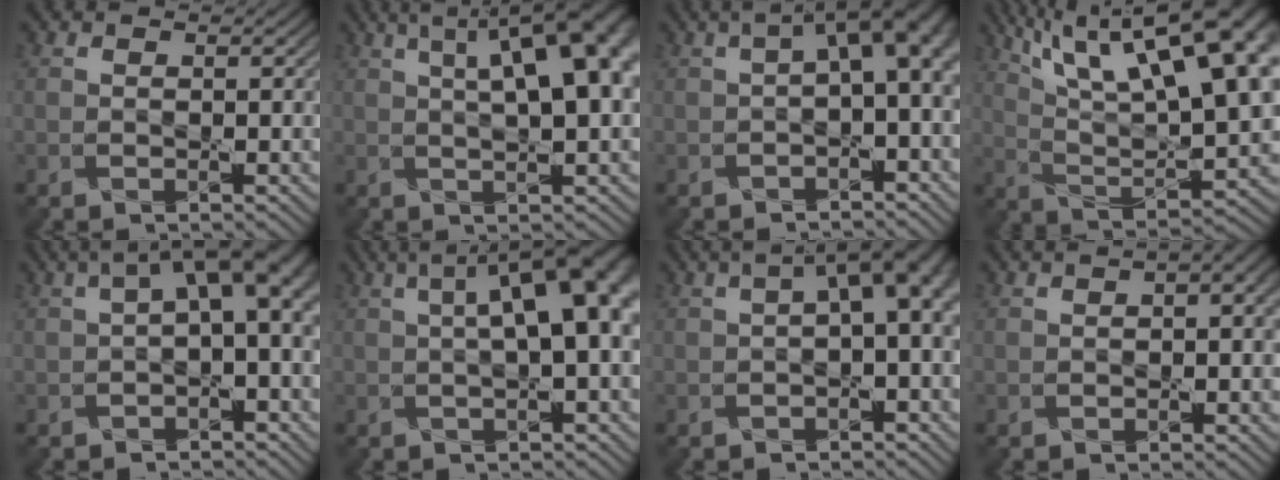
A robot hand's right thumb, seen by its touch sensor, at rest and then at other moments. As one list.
[{"total": 12.2, "force": [4.2, 3.8, 10.8], "torque": [-0.141, 0.030, 0.047]}, {"total": 6.6, "force": [0.7, 2.8, 6.0], "torque": [-0.083, 0.012, 0.009]}, {"total": 21.4, "force": [11.0, 7.6, 16.7], "torque": [-0.280, 0.059, 0.175]}, {"total": 6.7, "force": [1.0, 2.8, 6.0], "torque": [-0.087, 0.013, 0.013]}, {"total": 9.4, "force": [1.7, 2.6, 8.9], "torque": [-0.121, 0.021, 0.022]}, {"total": 5.7, "force": [0.7, 2.2, 5.2], "torque": [-0.071, 0.012, 0.009]}, {"total": 3.0, "force": [0.7, 1.0, 2.7], "torque": [-0.039, 0.005, 0.008]}]